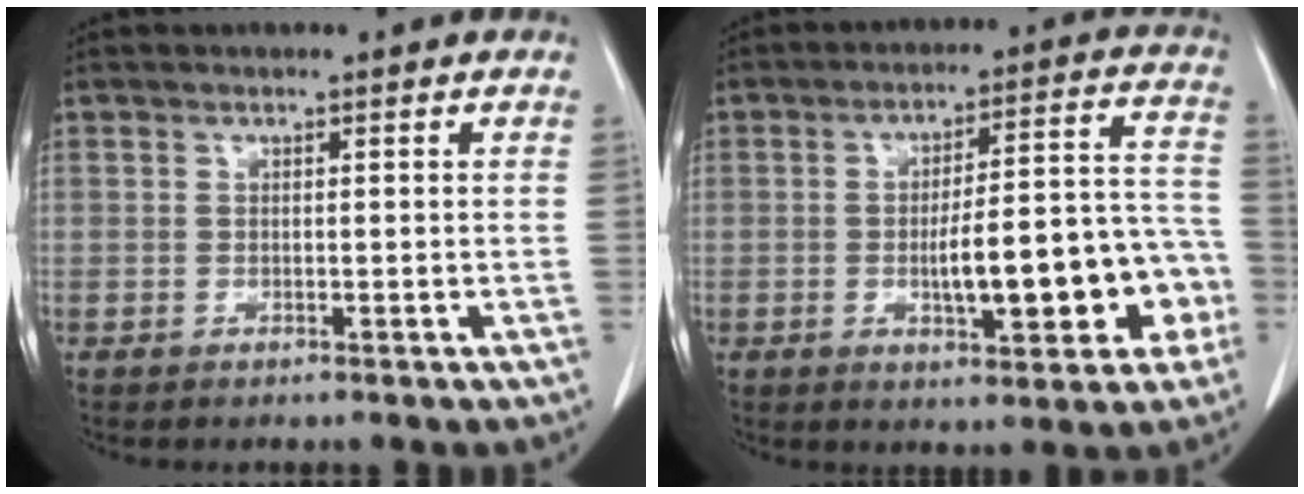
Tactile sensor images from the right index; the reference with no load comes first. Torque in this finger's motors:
{"motor_torque": [1.29, -0.51, 0.33, 0.14]}